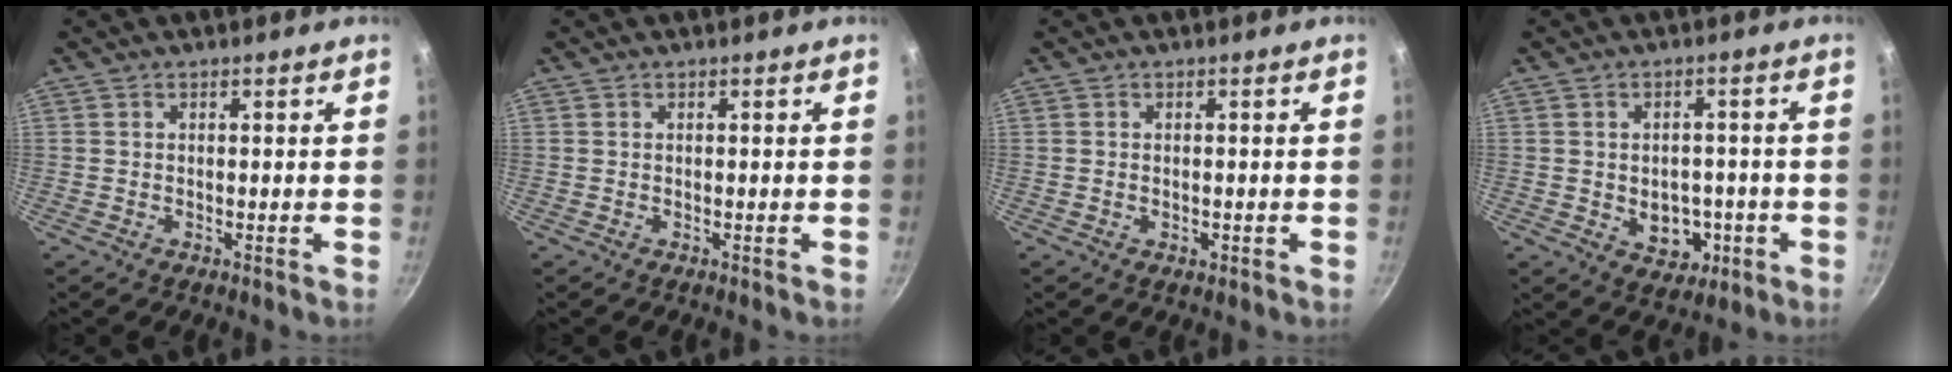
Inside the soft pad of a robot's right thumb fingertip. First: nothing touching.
{"total": 0.0}
{"total": 1.3, "force": [-0.3, 0.8, 0.9], "torque": [-0.012, 0.001, -0.005]}
{"total": 7.7, "force": [-1.8, 6.0, 4.5], "torque": [-0.033, 0.011, -0.012]}